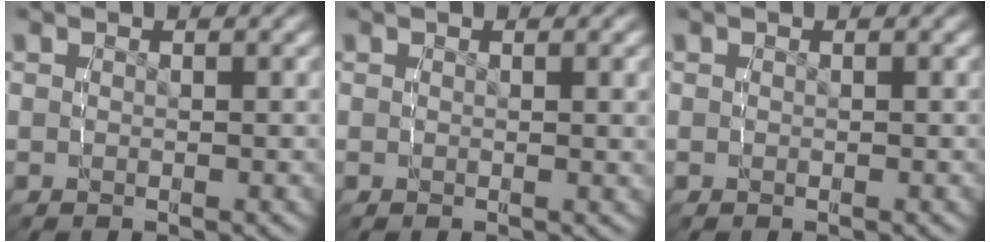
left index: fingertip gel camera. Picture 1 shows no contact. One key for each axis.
{"total": 0.7, "fx": 0.4, "fy": -0.2, "fz": 0.5, "tx": -0.009, "ty": -0.001, "tz": 0.007}
{"total": 0.0}